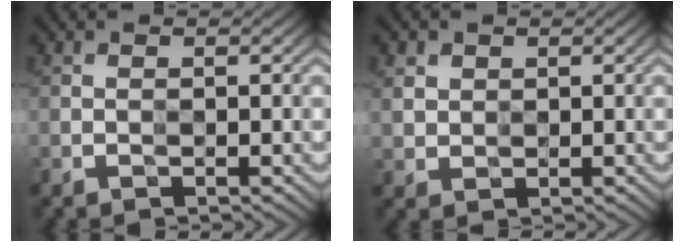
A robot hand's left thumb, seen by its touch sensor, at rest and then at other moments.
{"total": 2.6, "force": [1.1, 2.1, 0.9], "torque": [-0.031, -0.006, 0.027]}